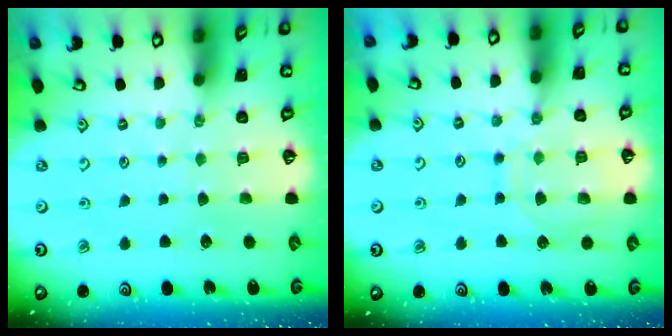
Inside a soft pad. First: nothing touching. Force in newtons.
{"total": 11.0, "press": 11.0, "slide": 1.1}